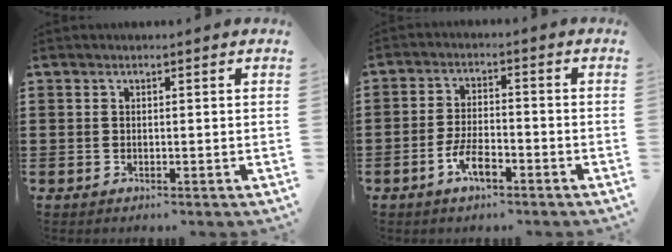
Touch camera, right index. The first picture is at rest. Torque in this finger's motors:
{"motor_torque": [1.80, 0.34, 0.58, 0.16]}